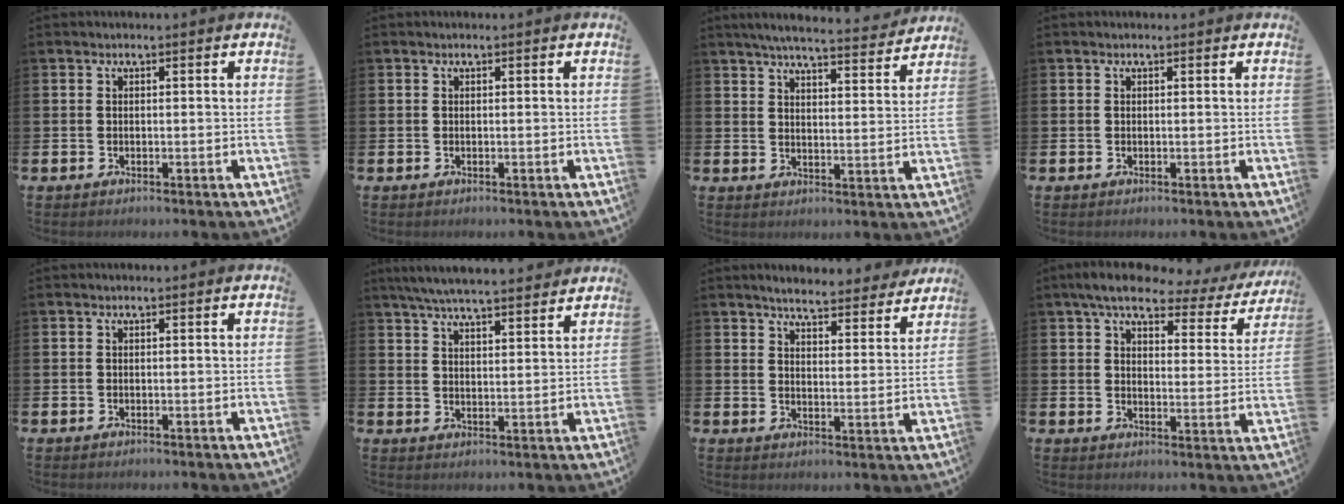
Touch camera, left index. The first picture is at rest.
{"total": 0.0}
{"total": 5.9, "force": [5.7, 0.2, 1.6], "torque": [-0.039, -0.040, 0.097]}
{"total": 0.0}
{"total": 0.0}
{"total": 6.1, "force": [5.9, 0.4, 1.6], "torque": [-0.048, -0.030, 0.106]}
{"total": 4.9, "force": [4.8, 0.5, 0.8], "torque": [-0.024, -0.036, 0.079]}
{"total": 6.0, "force": [4.9, 2.0, 2.9], "torque": [-0.066, -0.029, 0.076]}